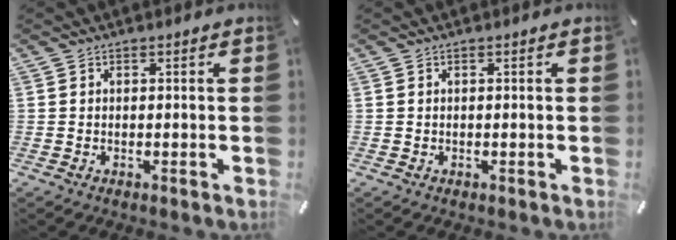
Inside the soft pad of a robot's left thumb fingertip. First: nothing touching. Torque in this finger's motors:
{"motor_torque": [-0.02, 0.01, -0.04, 0.04, 0.00]}